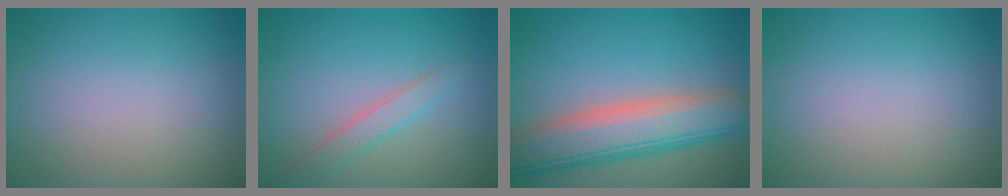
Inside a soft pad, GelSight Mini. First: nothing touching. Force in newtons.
{"total": 2.0, "press": 2.0, "slide": 0.1}
{"total": 8.4, "press": 8.4, "slide": 0.6}
{"total": 0.0}